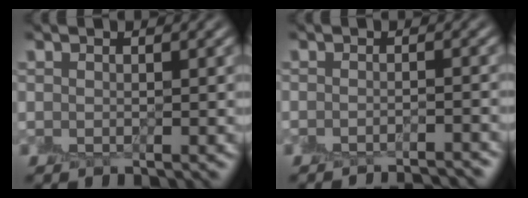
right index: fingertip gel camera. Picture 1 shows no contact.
{"total": 3.4, "force": [-3.3, 0.1, 0.6], "torque": [-0.007, -0.003, -0.040]}